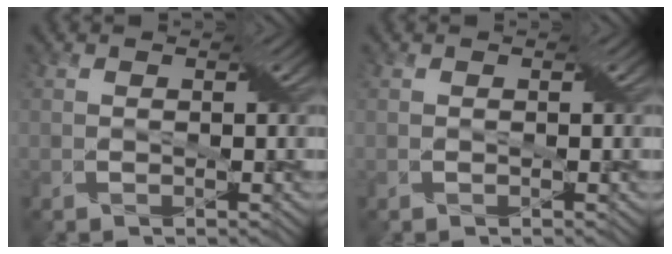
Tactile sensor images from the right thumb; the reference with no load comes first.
{"total": 0.0}